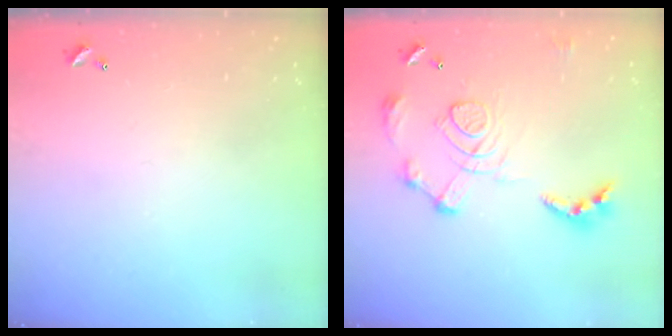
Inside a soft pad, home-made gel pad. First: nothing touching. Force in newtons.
{"total": 13.9, "press": 13.8, "slide": 1.5}